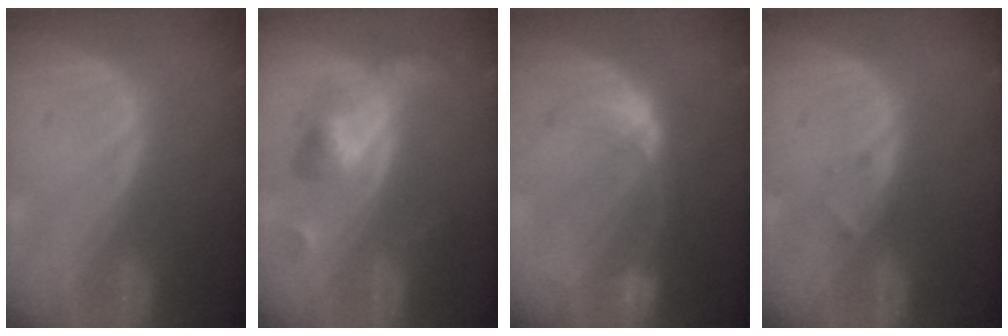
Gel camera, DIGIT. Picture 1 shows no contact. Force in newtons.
{"total": 5.7, "press": 5.7, "slide": 0.4}
{"total": 7.9, "press": 7.0, "slide": 3.7}
{"total": 1.1, "press": 1.0, "slide": 0.2}